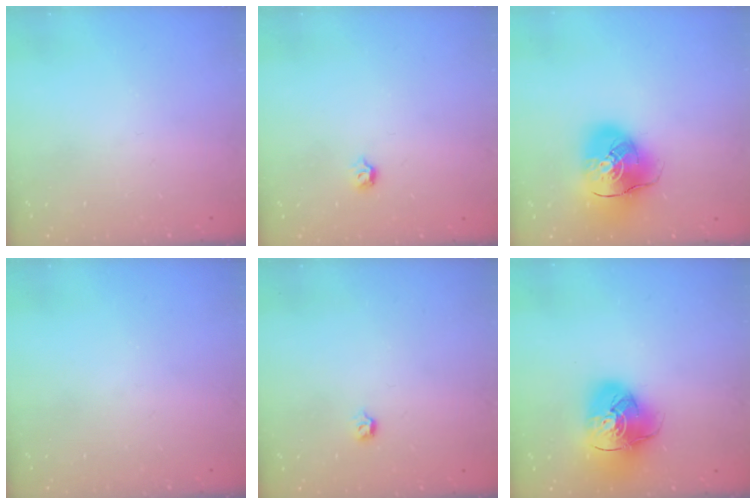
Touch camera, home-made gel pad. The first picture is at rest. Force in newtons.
{"total": 3.2, "press": 3.1, "slide": 0.7}
{"total": 14.8, "press": 14.5, "slide": 2.6}
{"total": 0.0}
{"total": 2.8, "press": 2.7, "slide": 0.8}
{"total": 14.9, "press": 14.8, "slide": 1.9}